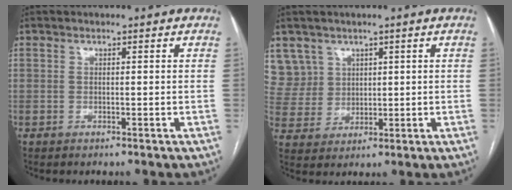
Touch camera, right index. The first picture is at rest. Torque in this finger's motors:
{"motor_torque": [-0.24, 0.20, 0.00, 0.00]}